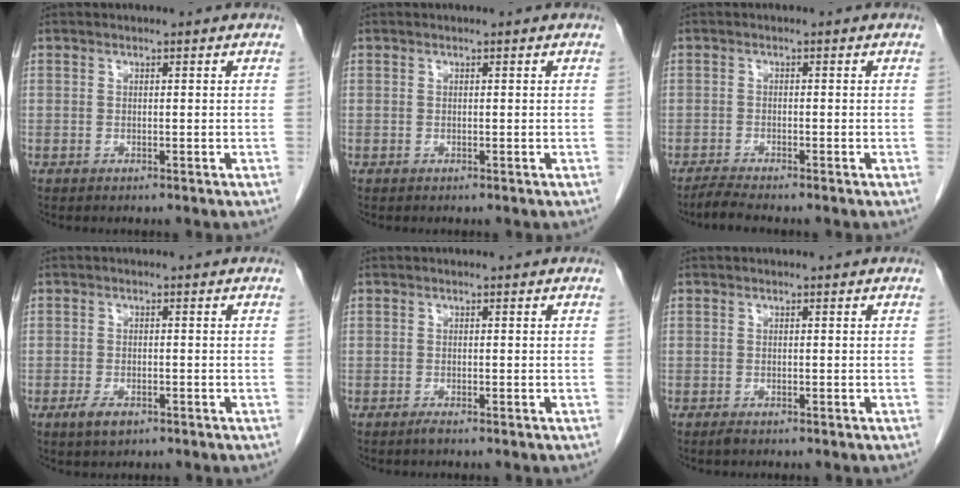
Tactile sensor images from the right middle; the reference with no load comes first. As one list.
[{"total": 0.0}, {"total": 2.3, "force": [-2.1, -0.5, 0.8], "torque": [-0.028, -0.010, -0.045]}, {"total": 2.8, "force": [-1.6, 1.2, 1.9], "torque": [-0.041, -0.001, -0.023]}, {"total": 0.7, "force": [-0.5, -0.1, 0.4], "torque": [-0.008, -0.001, -0.010]}, {"total": 0.6, "force": [-0.5, 0.2, 0.4], "torque": [-0.009, -0.002, -0.007]}]